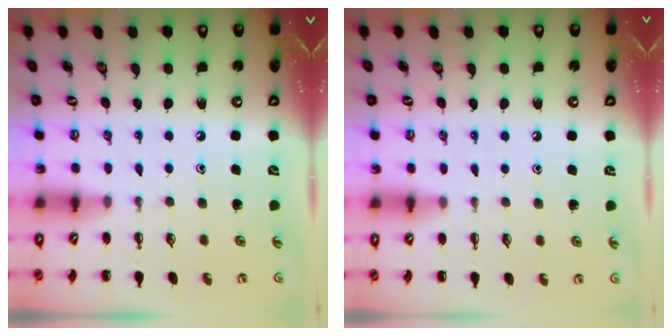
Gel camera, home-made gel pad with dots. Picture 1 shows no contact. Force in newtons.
{"total": 5.0, "press": 4.7, "slide": 1.7}